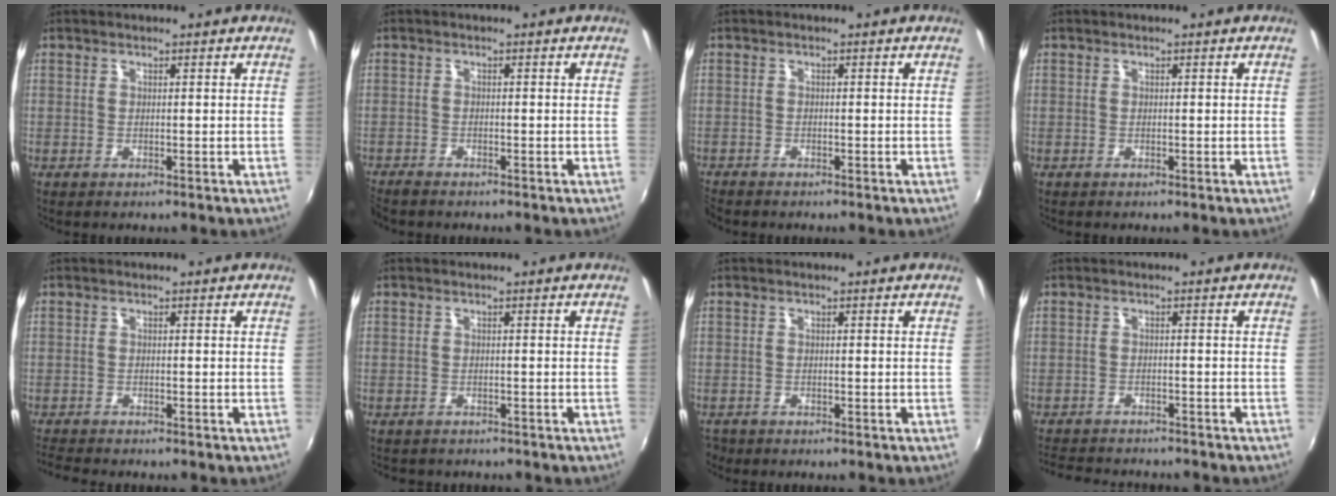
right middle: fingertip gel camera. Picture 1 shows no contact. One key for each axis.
{"total": 2.5, "fx": -2.4, "fy": 0.5, "fz": 0.6, "tx": -0.020, "ty": -0.014, "tz": -0.048}
{"total": 1.7, "fx": -1.7, "fy": 0.4, "fz": 0.2, "tx": -0.011, "ty": -0.009, "tz": -0.036}
{"total": 0.0}
{"total": 3.4, "fx": -3.2, "fy": 0.3, "fz": 1.0, "tx": -0.032, "ty": -0.018, "tz": -0.063}
{"total": 2.0, "fx": -1.8, "fy": 0.9, "fz": 0.4, "tx": -0.013, "ty": -0.008, "tz": -0.024}
{"total": 1.6, "fx": -1.3, "fy": 1.0, "fz": 0.2, "tx": -0.010, "ty": -0.004, "tz": -0.023}
{"total": 8.8, "fx": -8.1, "fy": 2.3, "fz": 2.7, "tx": -0.074, "ty": -0.009, "tz": -0.125}